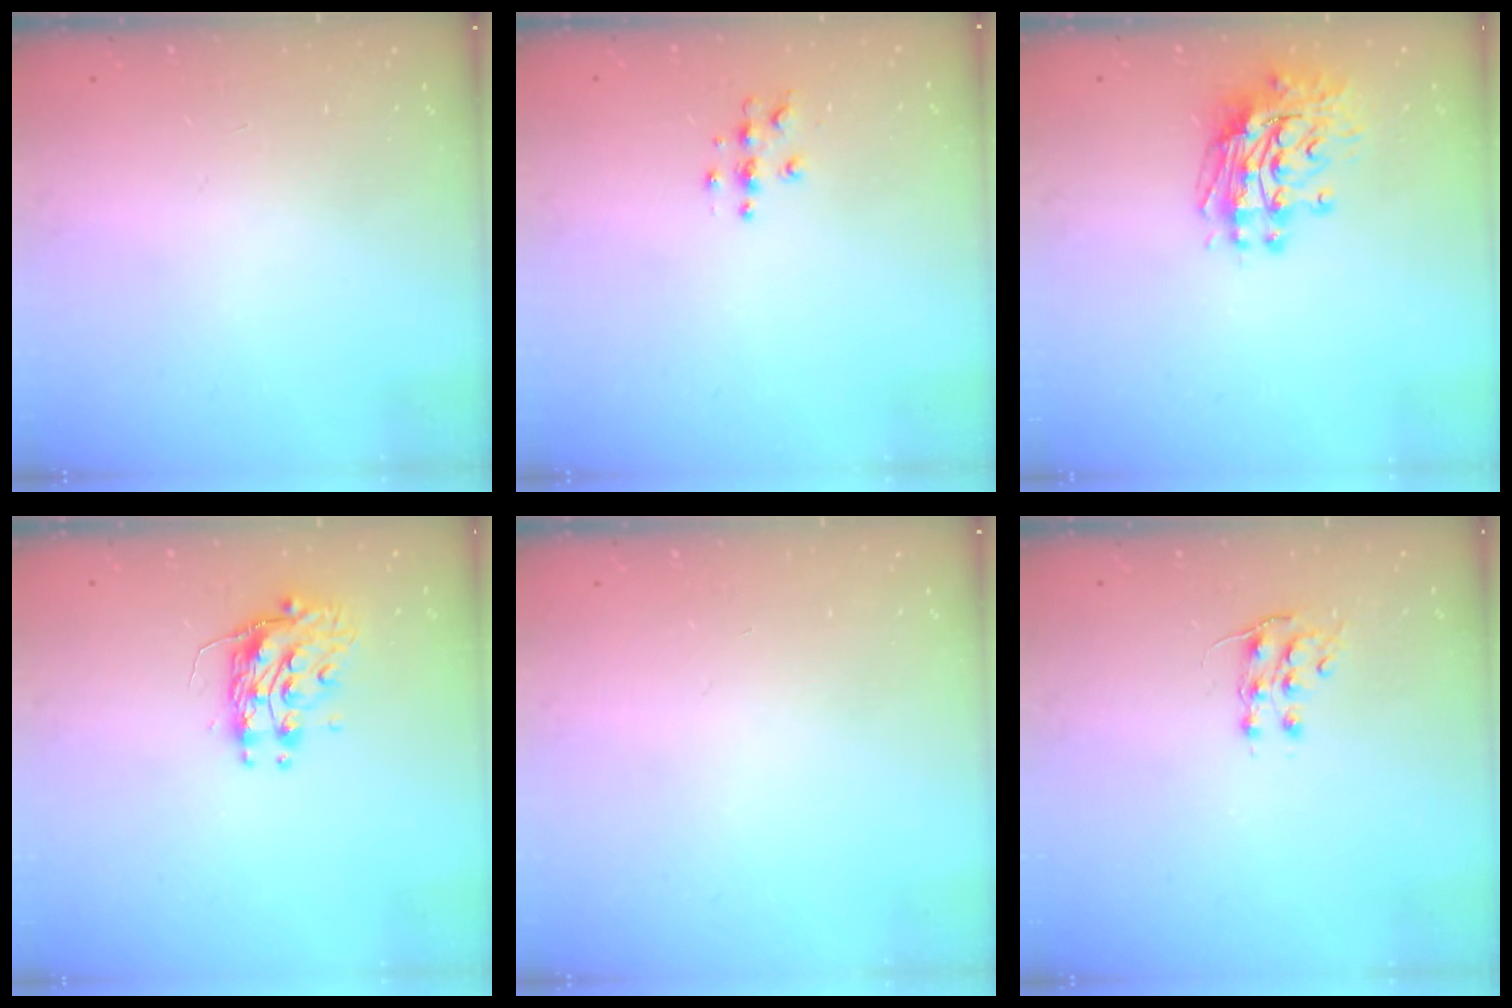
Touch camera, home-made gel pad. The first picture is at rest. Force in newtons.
{"total": 3.8, "press": 3.8, "slide": 0.3}
{"total": 11.5, "press": 11.4, "slide": 1.2}
{"total": 9.6, "press": 9.6, "slide": 0.7}
{"total": 0.0}
{"total": 6.4, "press": 6.4, "slide": 0.5}